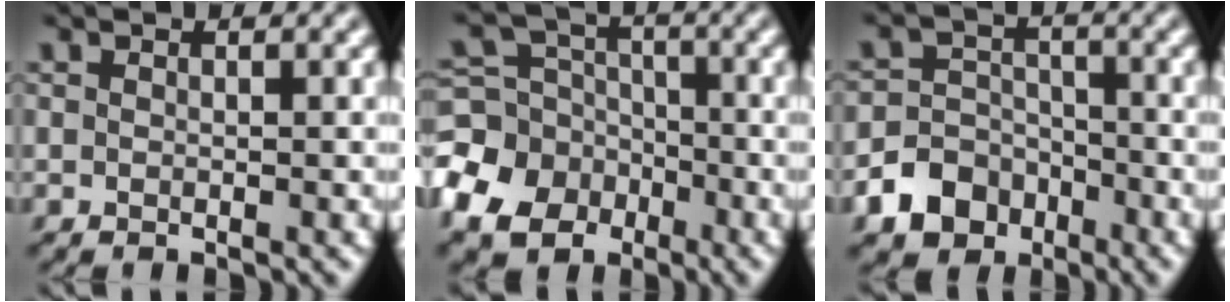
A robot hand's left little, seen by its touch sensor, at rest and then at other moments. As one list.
[{"total": 9.9, "force": [-5.1, 7.7, 3.4], "torque": [-0.089, -0.024, -0.115]}, {"total": 7.2, "force": [-4.3, 5.6, 1.5], "torque": [-0.011, -0.016, -0.099]}]